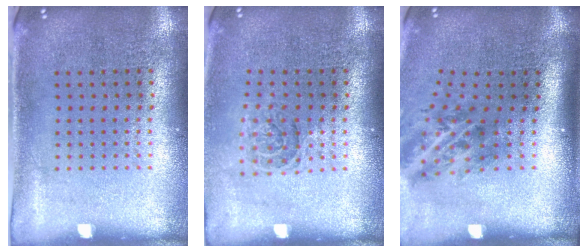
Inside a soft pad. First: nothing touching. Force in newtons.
{"total": 1.4, "press": 1.1, "slide": 0.8}
{"total": 2.1, "press": 1.3, "slide": 1.6}